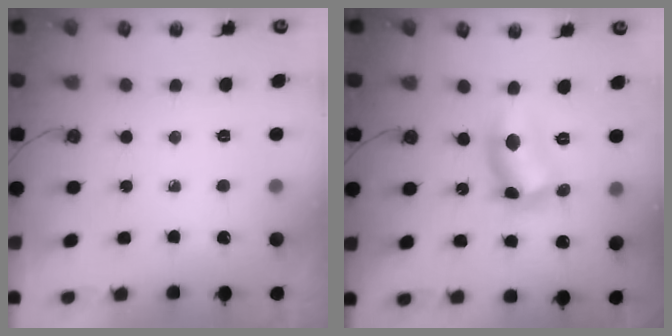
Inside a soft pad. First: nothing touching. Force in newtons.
{"total": 12.3, "press": 12.3, "slide": 0.7}